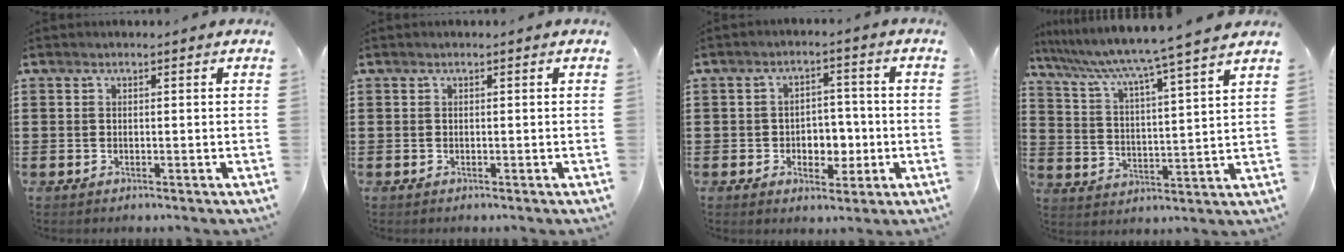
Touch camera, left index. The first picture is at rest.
{"total": 0.0}
{"total": 4.6, "force": [-1.2, 3.6, 2.6], "torque": [-0.051, 0.008, -0.028]}
{"total": 5.4, "force": [4.6, -1.4, 2.5], "torque": [-0.071, -0.047, 0.067]}